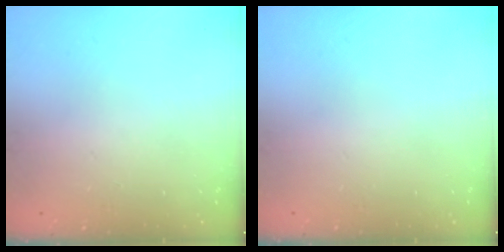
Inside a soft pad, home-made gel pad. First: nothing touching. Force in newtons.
{"total": 0.0}